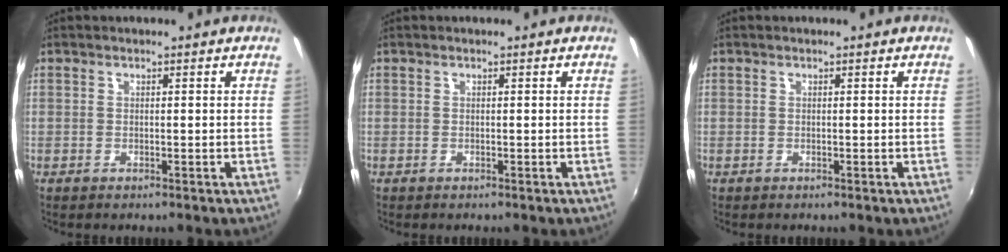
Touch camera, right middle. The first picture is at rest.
{"total": 0.0}
{"total": 0.0}